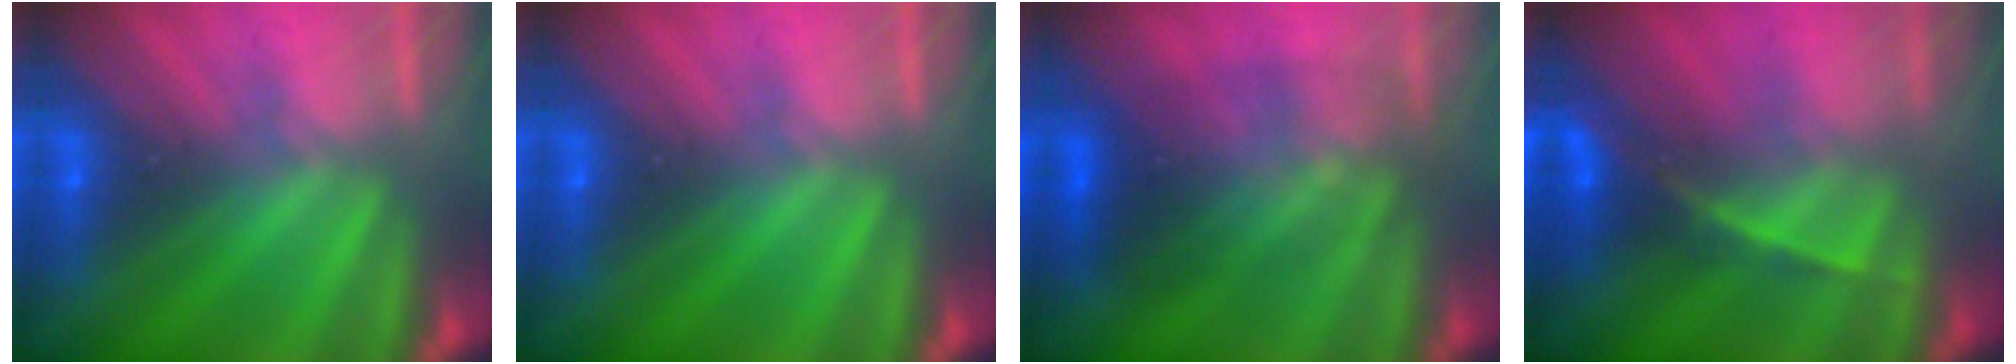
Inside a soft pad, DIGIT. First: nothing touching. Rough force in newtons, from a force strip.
{"total": 0.0}
{"total": 3.6}
{"total": 2.4}